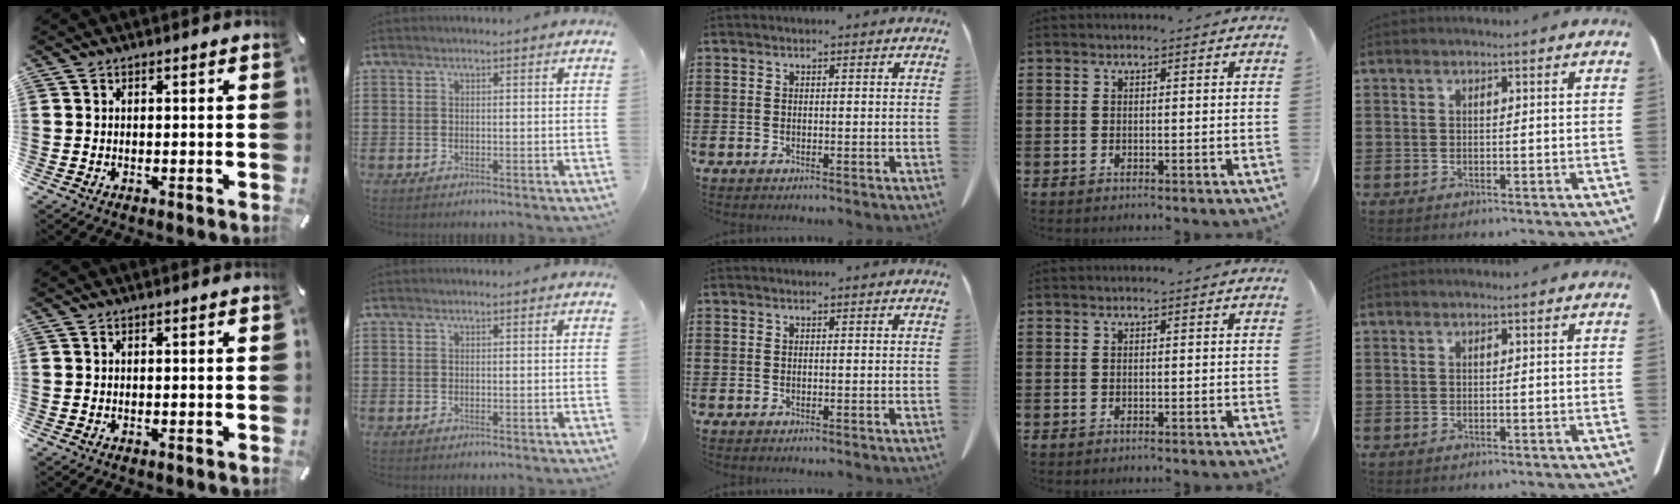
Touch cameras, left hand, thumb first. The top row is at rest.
{}